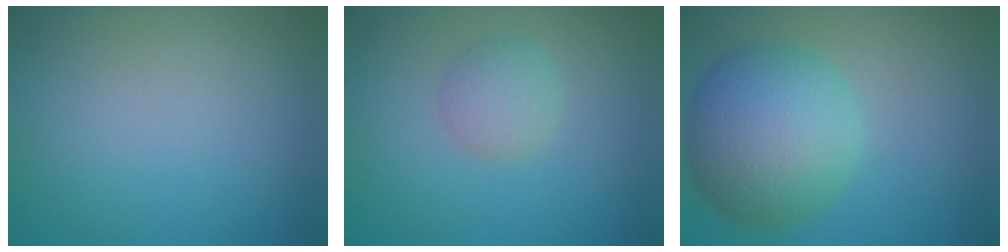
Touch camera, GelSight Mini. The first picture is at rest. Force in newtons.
{"total": 2.0, "press": 2.0, "slide": 0.0}
{"total": 8.4, "press": 8.4, "slide": 0.3}